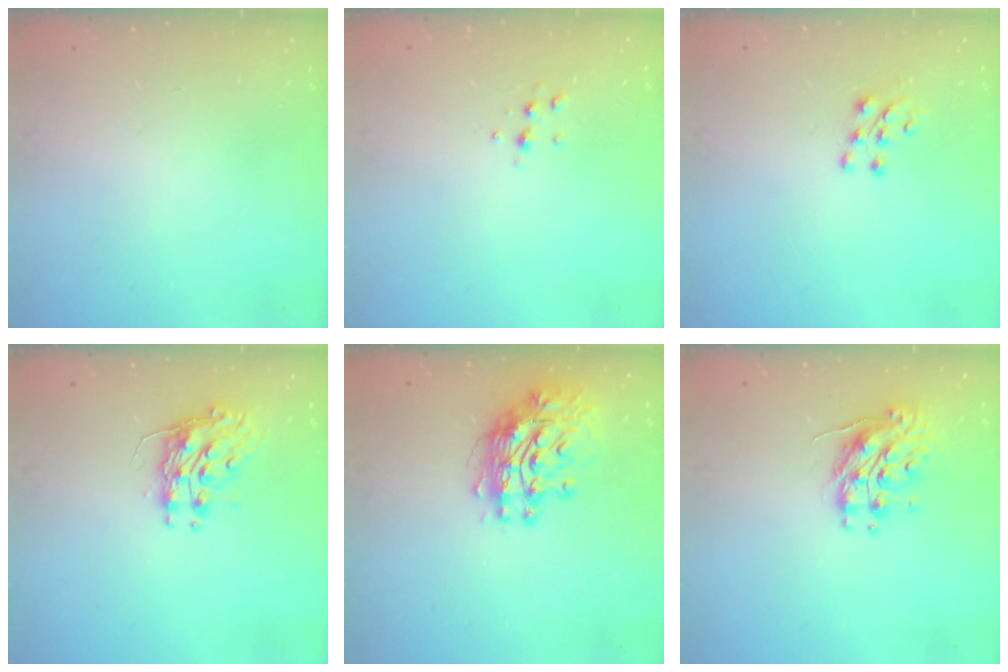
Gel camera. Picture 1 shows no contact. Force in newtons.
{"total": 4.7, "press": 4.4, "slide": 1.6}
{"total": 6.5, "press": 6.4, "slide": 0.7}
{"total": 9.1, "press": 9.0, "slide": 1.0}
{"total": 12.3, "press": 12.2, "slide": 1.1}
{"total": 10.2, "press": 10.2, "slide": 0.8}